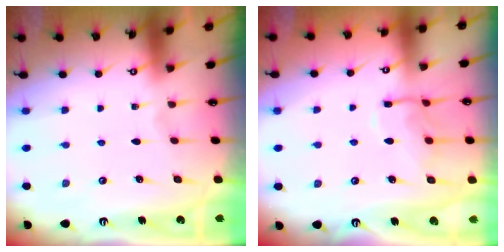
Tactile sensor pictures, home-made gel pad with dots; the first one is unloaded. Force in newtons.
{"total": 9.8, "press": 9.8, "slide": 0.6}